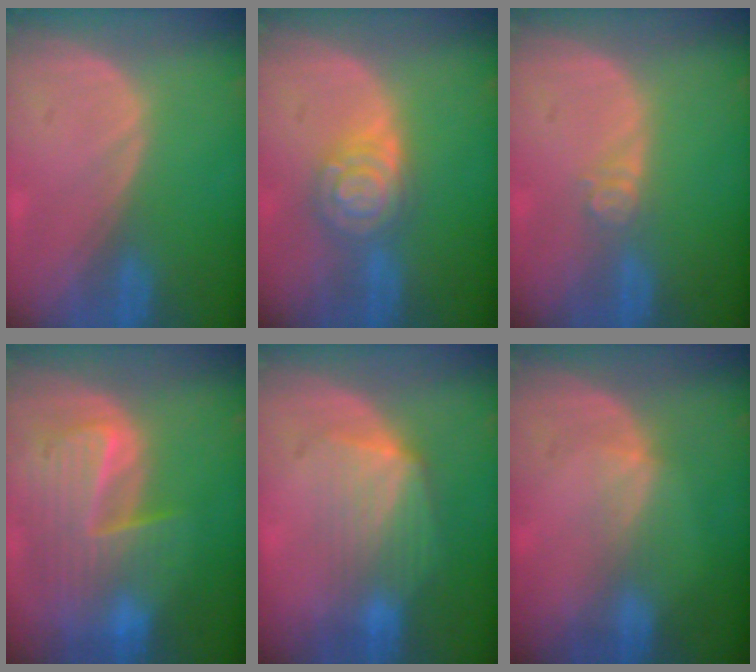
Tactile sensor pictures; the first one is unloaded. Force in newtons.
{"total": 6.6, "press": 6.5, "slide": 0.5}
{"total": 2.7, "press": 2.2, "slide": 1.5}
{"total": 10.0, "press": 8.7, "slide": 5.0}
{"total": 7.3, "press": 6.9, "slide": 2.6}
{"total": 2.1, "press": 1.7, "slide": 1.2}